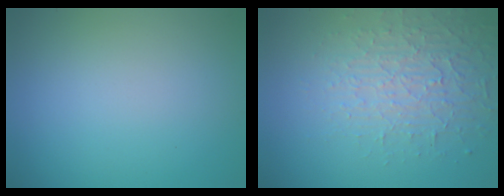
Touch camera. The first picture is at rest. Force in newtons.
{"total": 3.7, "press": 3.4, "slide": 1.3}